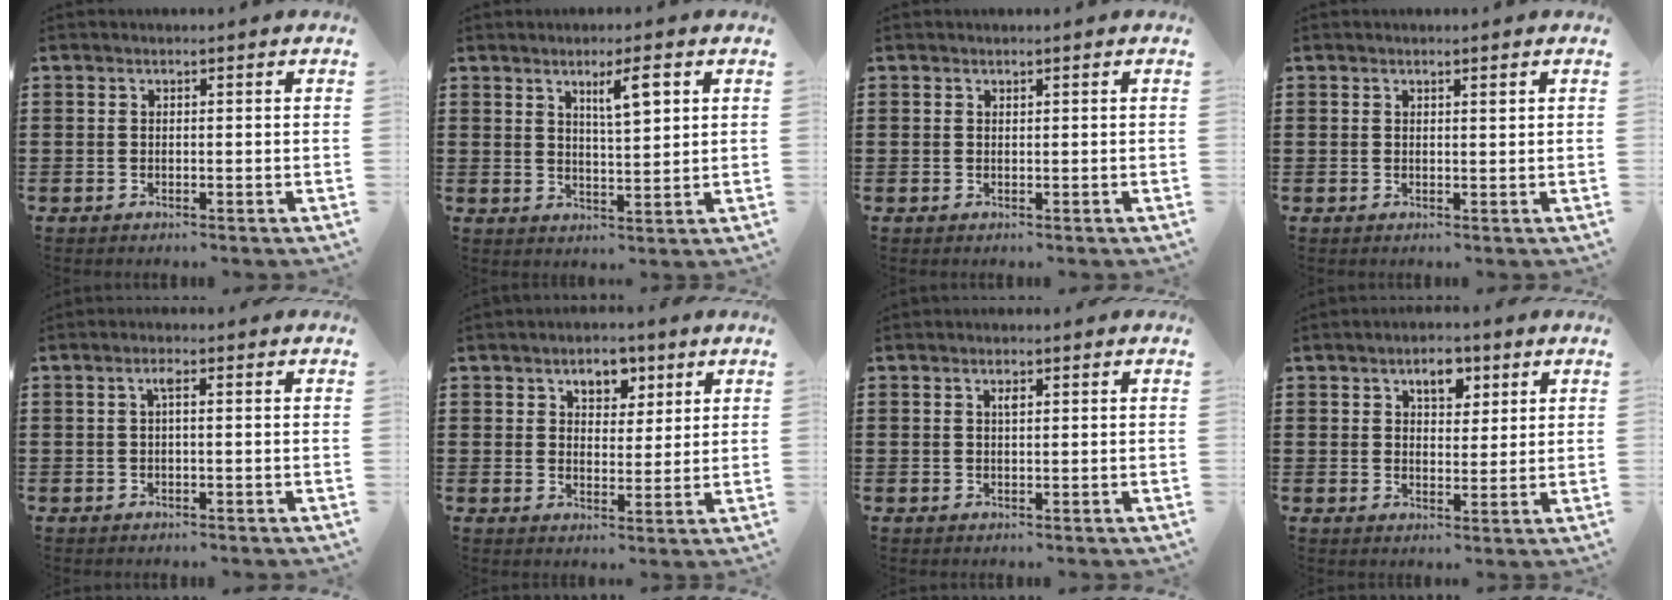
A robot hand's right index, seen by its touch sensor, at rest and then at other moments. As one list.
[{"total": 4.6, "force": [2.2, 0.9, 4.0], "torque": [-0.067, 0.000, 0.032]}, {"total": 0.0}, {"total": 0.7, "force": [0.5, 0.0, 0.5], "torque": [-0.003, -0.004, 0.008]}, {"total": 1.6, "force": [0.1, 0.3, 1.6], "torque": [-0.033, 0.004, 0.000]}, {"total": 4.8, "force": [2.9, 3.1, 2.2], "torque": [-0.034, 0.004, 0.045]}, {"total": 1.3, "force": [0.6, 0.4, 1.1], "torque": [-0.023, 0.004, 0.009]}, {"total": 4.7, "force": [2.7, 2.6, 2.8], "torque": [-0.040, 0.002, 0.042]}]